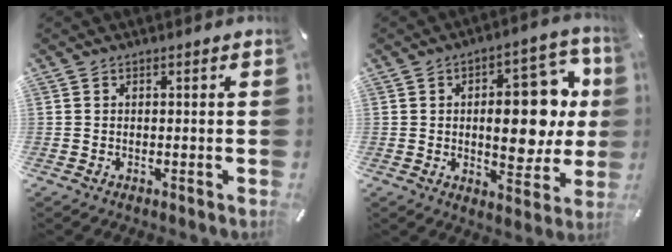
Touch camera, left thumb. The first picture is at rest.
{"total": 18.9, "force": [1.6, 9.9, 16.0], "torque": [-0.201, -0.002, 0.027]}